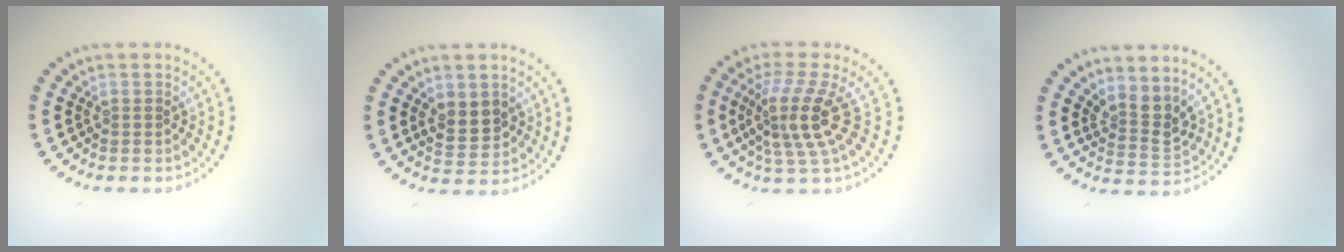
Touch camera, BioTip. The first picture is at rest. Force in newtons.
{"total": 2.7, "press": 2.6, "slide": 0.6}
{"total": 4.4, "press": 3.2, "slide": 3.0}
{"total": 2.7, "press": 2.0, "slide": 1.8}